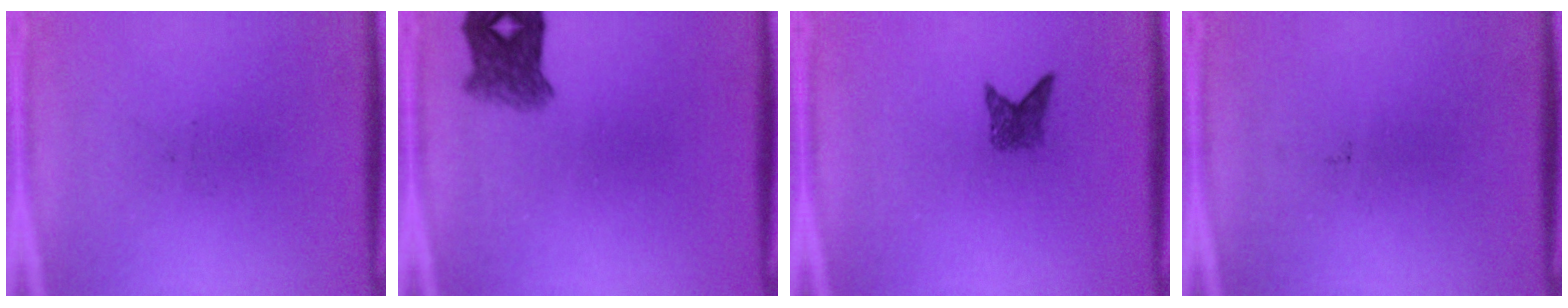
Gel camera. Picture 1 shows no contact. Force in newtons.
{"total": 4.2}
{"total": 2.1}
{"total": 0.0}